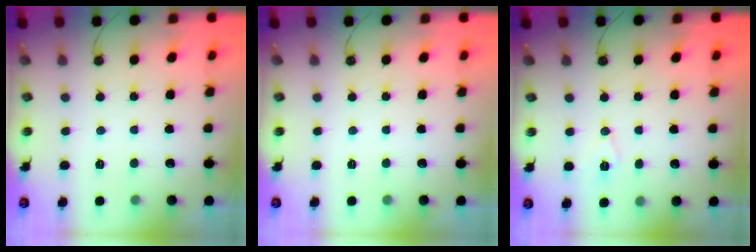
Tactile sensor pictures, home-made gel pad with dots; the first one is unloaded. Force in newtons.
{"total": 0.0}
{"total": 6.7, "press": 5.0, "slide": 4.5}